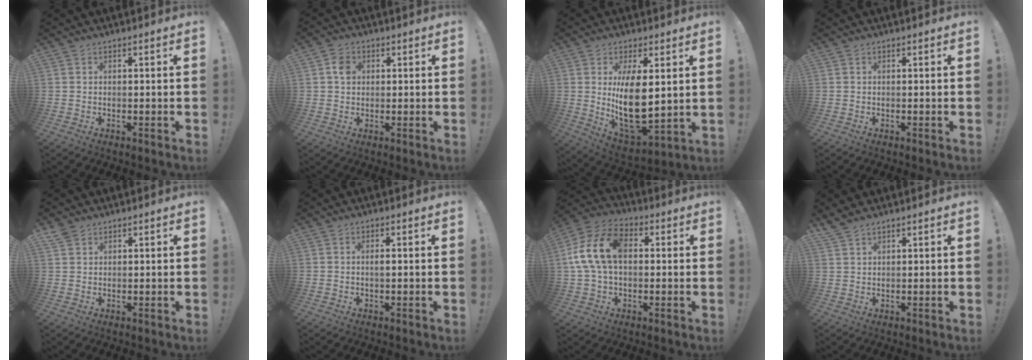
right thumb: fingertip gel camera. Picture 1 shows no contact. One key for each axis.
{"total": 3.6, "fx": 0.6, "fy": 3.0, "fz": 1.8, "tx": -0.016, "ty": 0.000, "tz": 0.007}
{"total": 15.8, "fx": 2.7, "fy": 7.8, "fz": 13.4, "tx": -0.251, "ty": -0.042, "tz": 0.052}
{"total": 0.0}
{"total": 2.5, "fx": 2.0, "fy": 1.1, "fz": 1.0, "tx": -0.019, "ty": -0.008, "tz": 0.039}
{"total": 1.2, "fx": -0.1, "fy": 0.2, "fz": 1.1, "tx": -0.017, "ty": -0.001, "tz": -0.004}
{"total": 15.4, "fx": 1.8, "fy": 10.0, "fz": 11.6, "tx": -0.227, "ty": 0.014, "tz": 0.033}
{"total": 2.3, "fx": 2.2, "fy": 0.2, "fz": 0.9, "tx": -0.018, "ty": -0.013, "tz": 0.041}